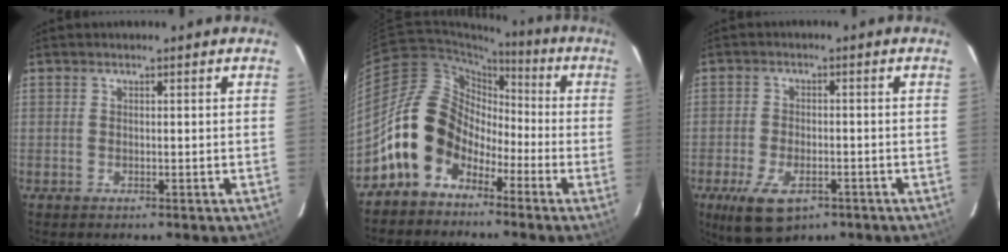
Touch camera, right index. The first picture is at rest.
{"total": 11.9, "force": [-5.4, 9.3, 4.9], "torque": [-0.099, 0.025, -0.101]}
{"total": 9.7, "force": [-5.4, 4.8, 6.5], "torque": [-0.143, -0.022, -0.090]}